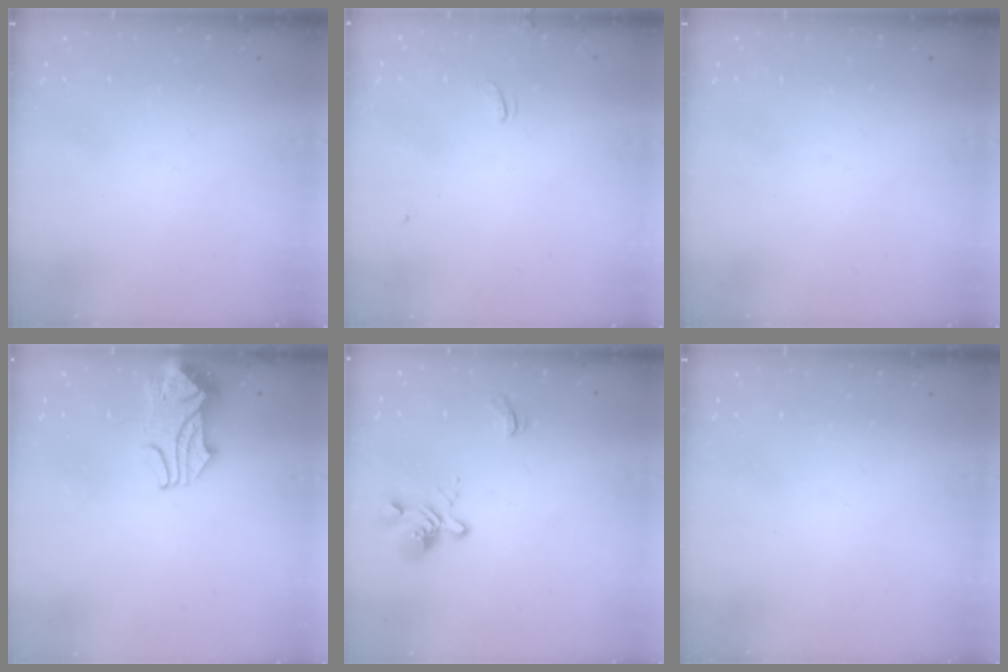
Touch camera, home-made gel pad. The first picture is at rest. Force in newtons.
{"total": 0.7, "press": 0.6, "slide": 0.4}
{"total": 0.0}
{"total": 2.1, "press": 2.0, "slide": 0.5}
{"total": 2.6, "press": 2.3, "slide": 1.3}
{"total": 0.0}